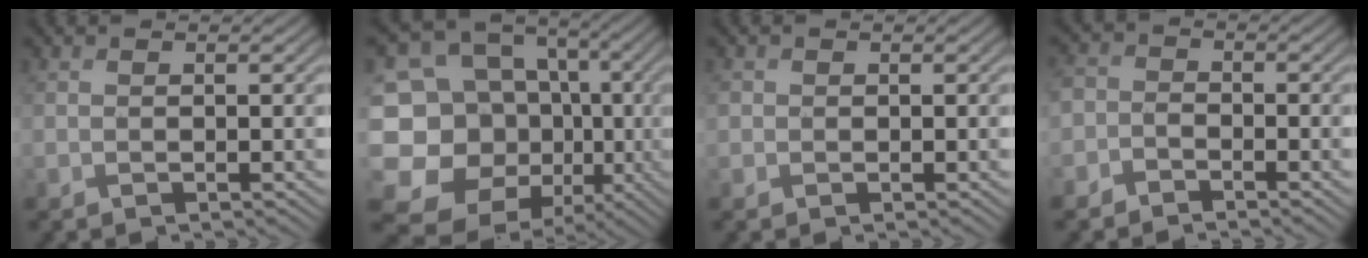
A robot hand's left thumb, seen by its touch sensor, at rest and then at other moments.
{"total": 19.0, "force": [-3.8, 15.9, 9.5], "torque": [-0.236, -0.016, -0.051]}
{"total": 1.0, "force": [0.1, 1.0, 0.2], "torque": [-0.004, -0.002, -0.002]}
{"total": 2.6, "force": [-1.9, 1.8, 0.4], "torque": [-0.008, 0.005, -0.054]}